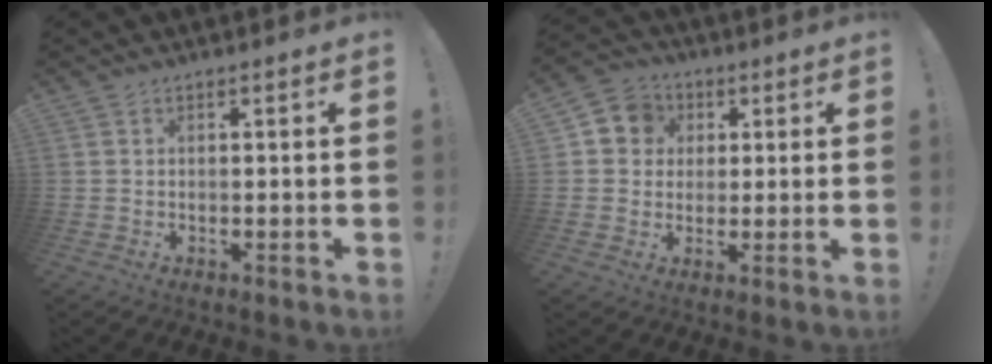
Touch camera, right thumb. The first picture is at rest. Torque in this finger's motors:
{"motor_torque": [0.12, 0.25, 0.19, -0.21, -0.02]}